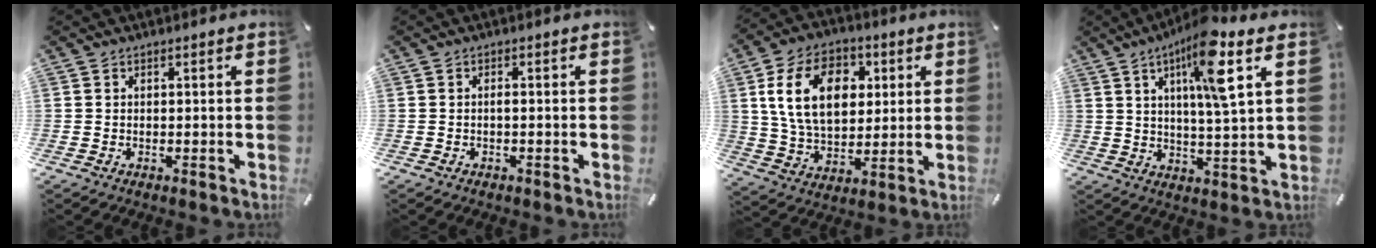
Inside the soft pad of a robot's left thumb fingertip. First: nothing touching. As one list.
[{"total": 0.8, "force": [-0.4, 0.4, 0.6], "torque": [-0.014, 0.002, -0.009]}, {"total": 16.8, "force": [4.2, 11.5, 11.4], "torque": [-0.215, 0.009, 0.071]}, {"total": 13.1, "force": [6.0, 2.4, 11.4], "torque": [-0.186, -0.014, 0.093]}]